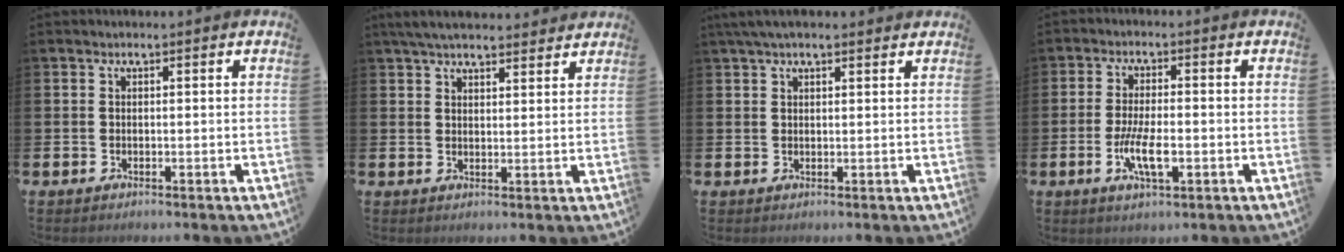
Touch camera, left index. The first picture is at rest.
{"total": 4.9, "force": [4.6, 1.0, 1.4], "torque": [-0.033, -0.012, 0.085]}
{"total": 3.1, "force": [2.4, 0.9, 1.7], "torque": [-0.033, 0.002, 0.043]}
{"total": 5.7, "force": [-1.4, 1.9, 5.2], "torque": [-0.098, -0.003, -0.026]}